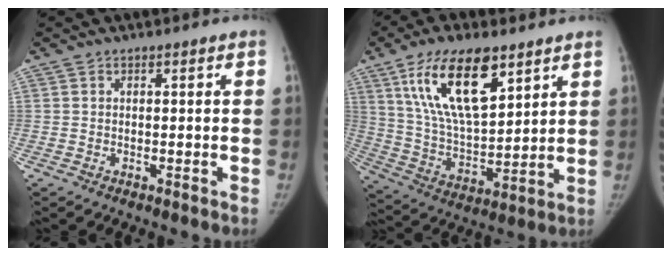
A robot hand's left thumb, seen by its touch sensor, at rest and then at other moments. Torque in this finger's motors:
{"motor_torque": [1.96, 2.10, 1.54, -1.23, 0.18]}